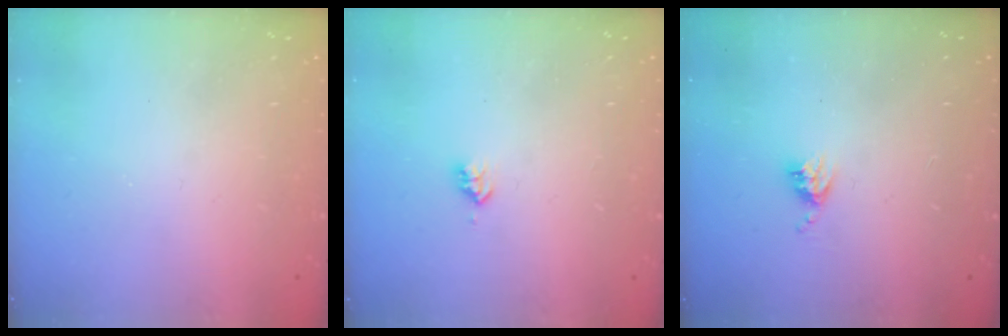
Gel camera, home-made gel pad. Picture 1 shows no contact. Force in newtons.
{"total": 3.1, "press": 3.1, "slide": 0.4}
{"total": 4.8, "press": 4.8, "slide": 0.4}